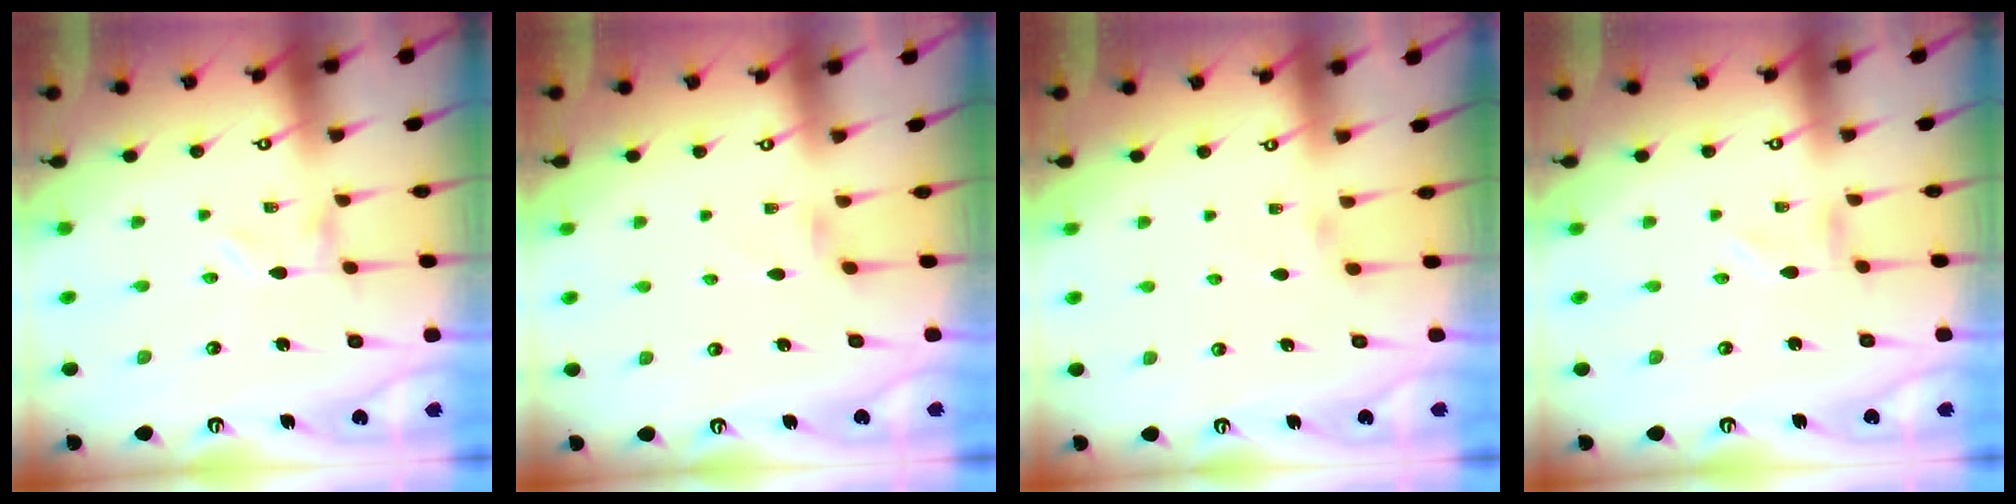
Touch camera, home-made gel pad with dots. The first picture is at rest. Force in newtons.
{"total": 2.9, "press": 2.8, "slide": 0.5}
{"total": 2.5, "press": 2.5, "slide": 0.4}
{"total": 0.6, "press": 0.6, "slide": 0.2}